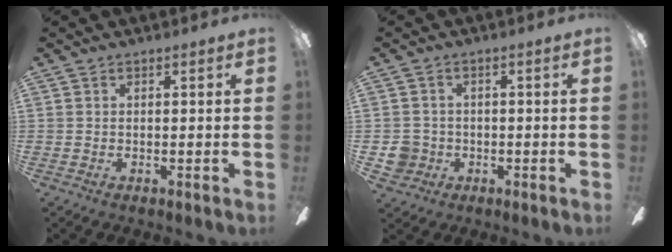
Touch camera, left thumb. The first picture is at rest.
{"total": 5.0, "force": [-1.1, 4.8, 1.1], "torque": [-0.031, 0.009, -0.019]}